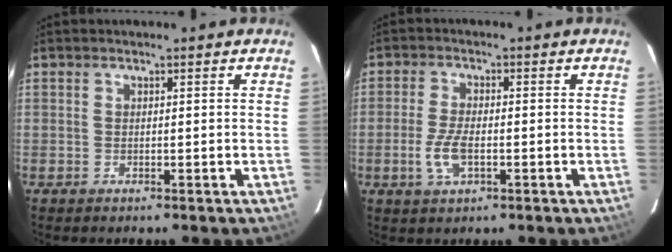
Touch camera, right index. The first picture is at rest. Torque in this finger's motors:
{"motor_torque": [0.44, -0.05, 0.13, 0.05]}